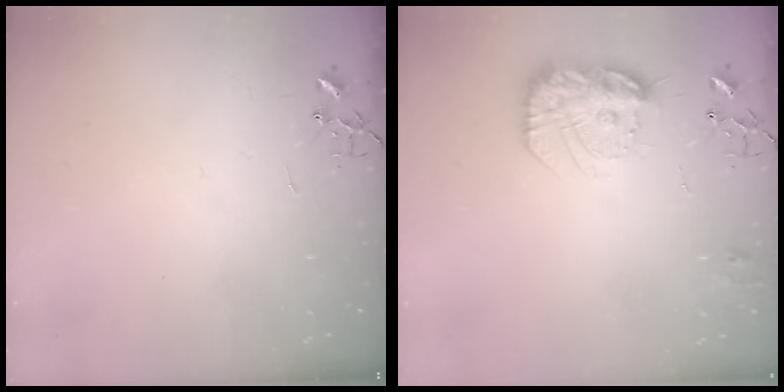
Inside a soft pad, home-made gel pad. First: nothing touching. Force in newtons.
{"total": 17.4, "press": 17.3, "slide": 1.2}